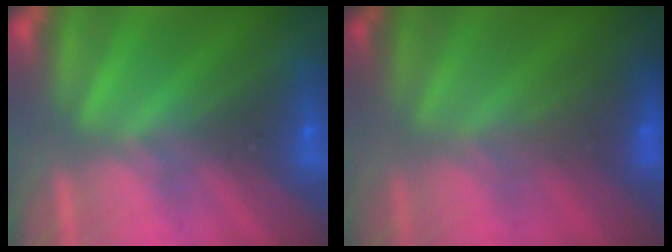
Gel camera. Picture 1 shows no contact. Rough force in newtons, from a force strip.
{"total": 2.9}